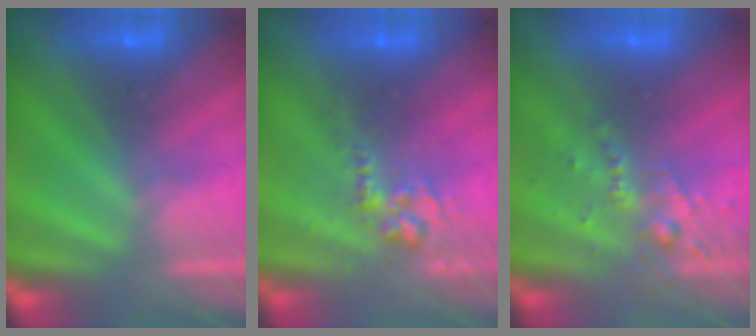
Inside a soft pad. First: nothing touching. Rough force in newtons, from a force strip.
{"total": 2.6}
{"total": 2.6}